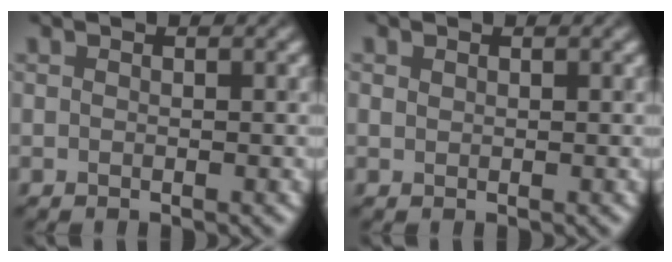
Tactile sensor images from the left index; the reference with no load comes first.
{"total": 0.0}